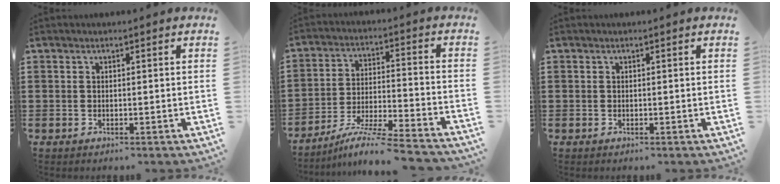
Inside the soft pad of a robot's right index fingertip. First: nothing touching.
{"total": 8.6, "force": [-7.5, -0.3, 4.2], "torque": [-0.086, -0.008, -0.151]}
{"total": 0.0}